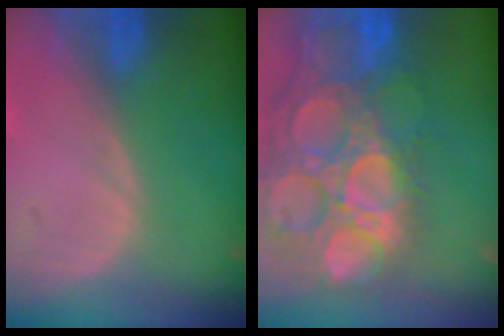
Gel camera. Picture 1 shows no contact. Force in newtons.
{"total": 15.8, "press": 13.1, "slide": 9.0}